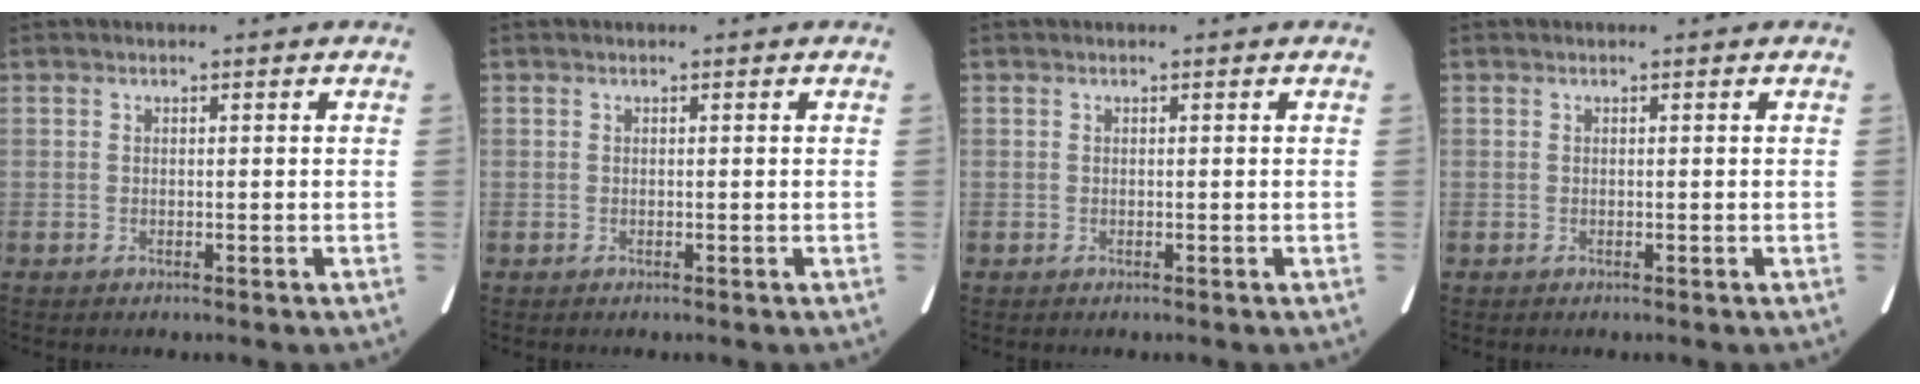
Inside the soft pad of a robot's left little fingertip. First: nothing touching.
{"total": 0.0}
{"total": 0.0}
{"total": 0.0}